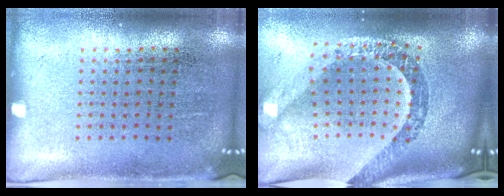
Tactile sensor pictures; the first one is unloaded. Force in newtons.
{"total": 3.5, "press": 2.4, "slide": 2.5}